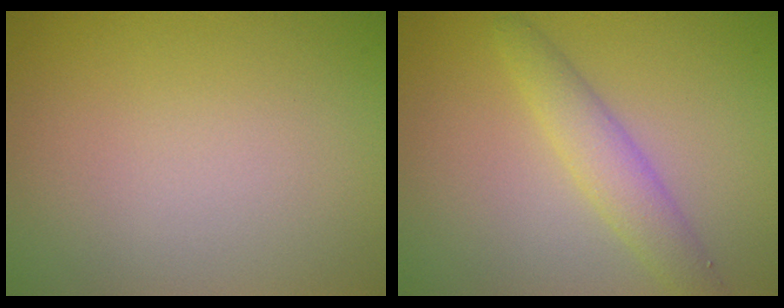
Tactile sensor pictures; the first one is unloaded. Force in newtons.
{"total": 3.0, "press": 3.0, "slide": 0.3}